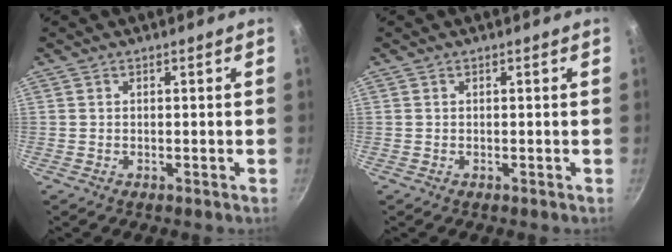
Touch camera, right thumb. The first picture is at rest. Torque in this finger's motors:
{"motor_torque": [0.00, 0.00, 0.00, 0.00, 0.00]}